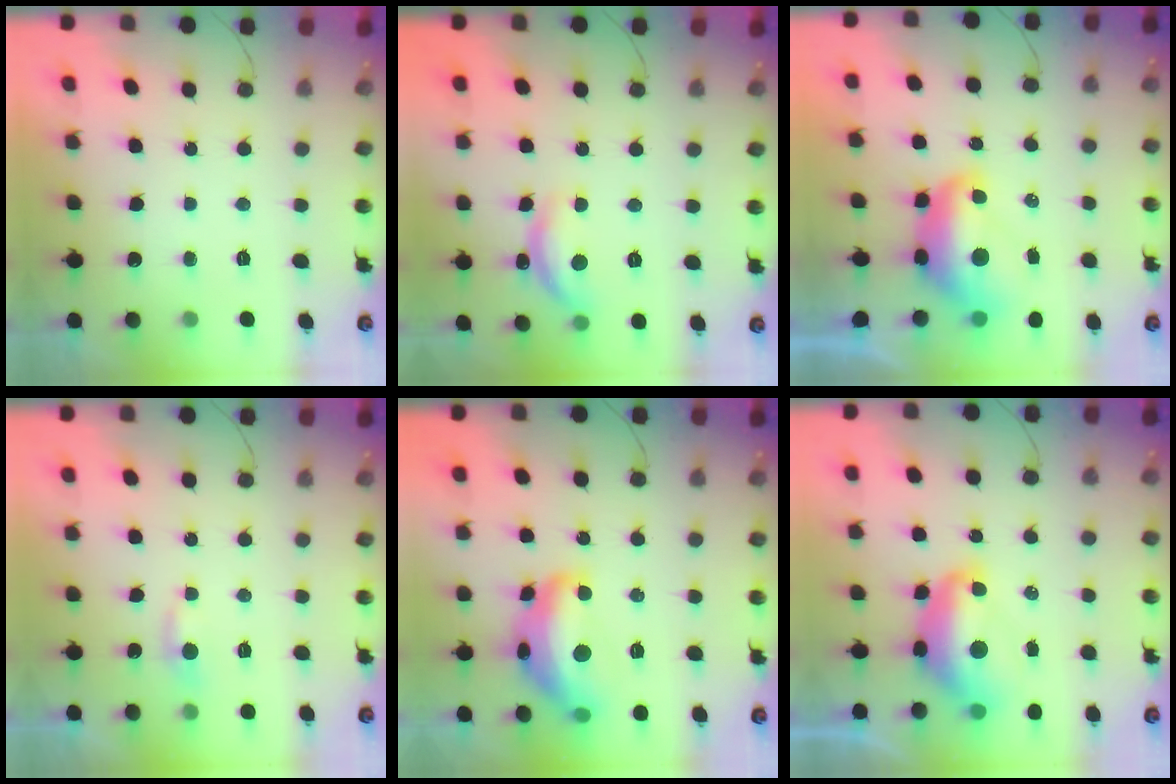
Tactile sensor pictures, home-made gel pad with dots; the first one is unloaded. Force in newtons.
{"total": 12.3, "press": 12.3, "slide": 0.8}
{"total": 11.3, "press": 11.2, "slide": 1.2}
{"total": 3.3, "press": 3.3, "slide": 0.4}
{"total": 15.7, "press": 15.6, "slide": 1.1}
{"total": 12.6, "press": 12.6, "slide": 1.1}